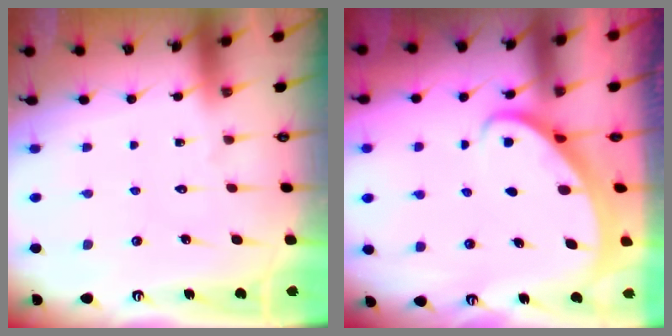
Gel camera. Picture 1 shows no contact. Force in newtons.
{"total": 2.6, "press": 2.6, "slide": 0.4}